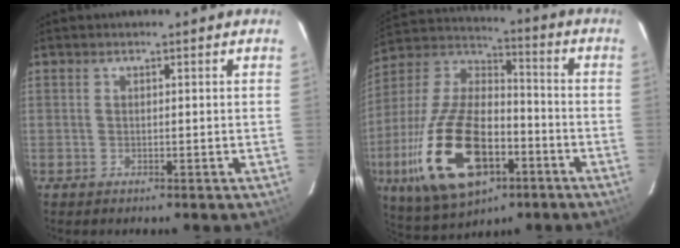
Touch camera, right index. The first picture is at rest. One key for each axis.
{"total": 23.7, "fx": -9.2, "fy": 12.1, "fz": 18.2, "tx": -0.389, "ty": -0.017, "tz": -0.154}